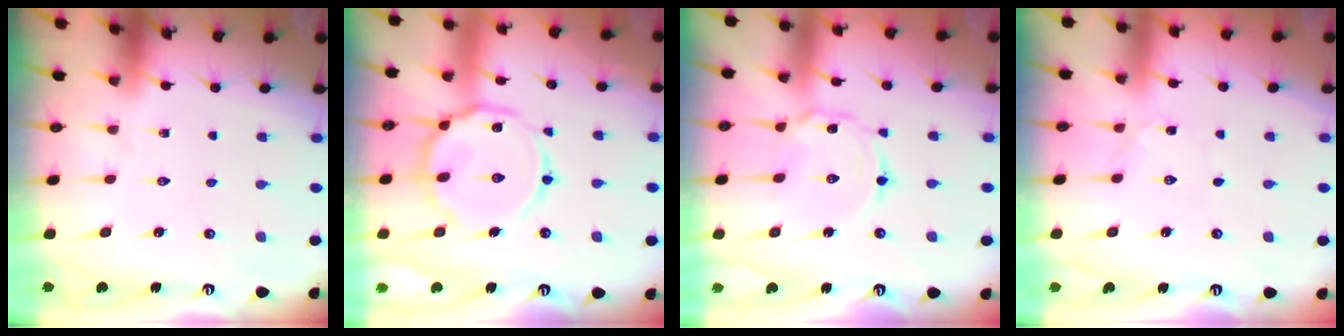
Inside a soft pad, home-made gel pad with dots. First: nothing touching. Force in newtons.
{"total": 13.6, "press": 13.5, "slide": 1.0}
{"total": 3.6, "press": 3.6, "slide": 0.4}
{"total": 1.4, "press": 1.4, "slide": 0.3}